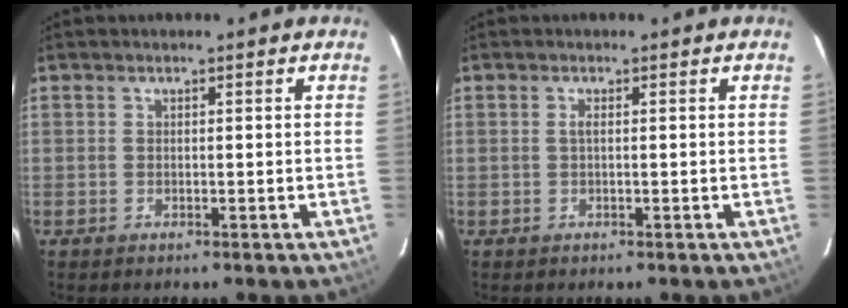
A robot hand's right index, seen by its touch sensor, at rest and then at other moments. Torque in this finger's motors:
{"motor_torque": [0.13, -0.08, 0.16, 0.04]}